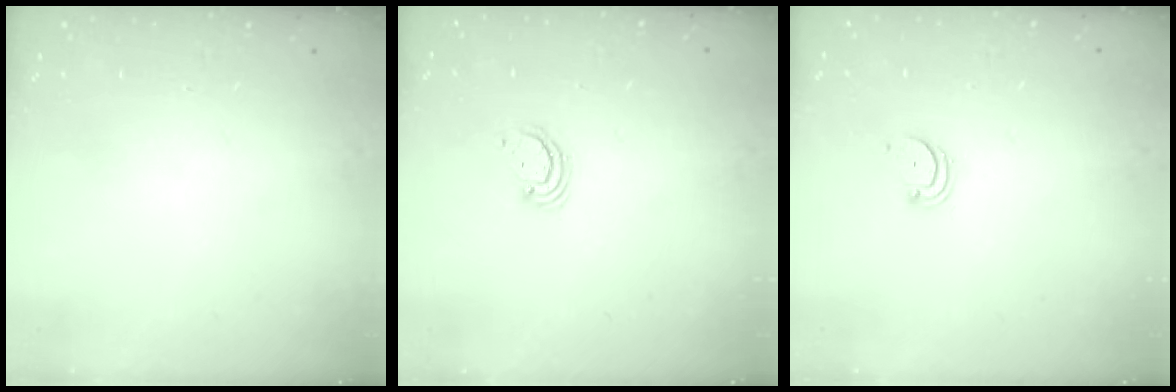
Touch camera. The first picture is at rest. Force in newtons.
{"total": 2.3, "press": 2.3, "slide": 0.1}
{"total": 1.8, "press": 1.8, "slide": 0.2}